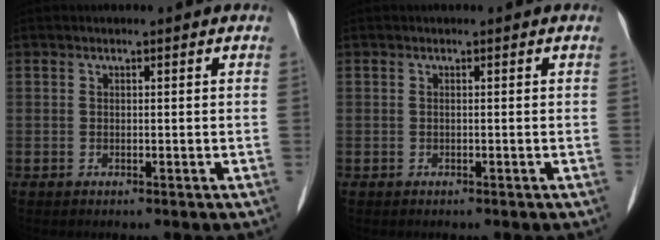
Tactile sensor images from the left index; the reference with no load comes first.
{"total": 0.0}